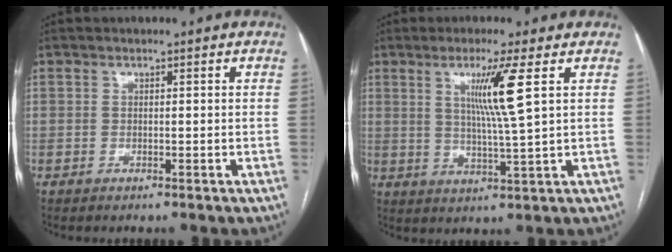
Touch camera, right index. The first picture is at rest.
{"total": 7.5, "force": [2.6, -1.6, 6.9], "torque": [-0.126, -0.013, 0.051]}